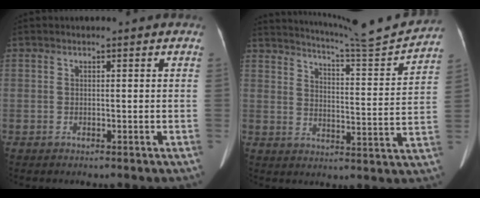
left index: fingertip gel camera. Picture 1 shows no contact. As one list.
[{"total": 15.4, "force": [14.8, -1.5, 4.1], "torque": [-0.076, -0.043, 0.202]}]